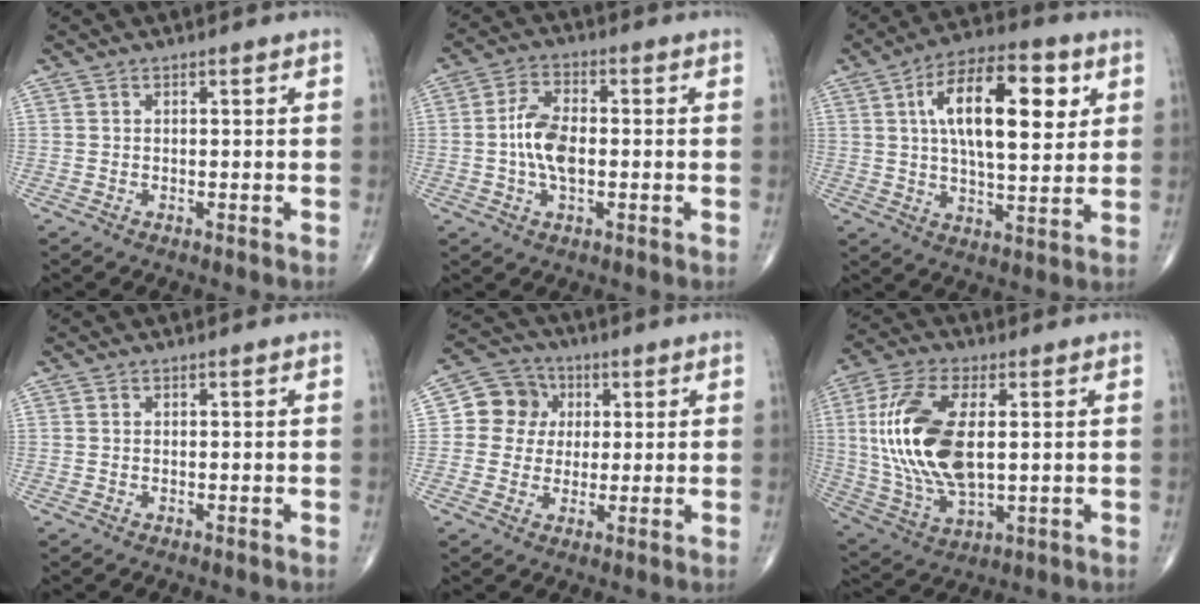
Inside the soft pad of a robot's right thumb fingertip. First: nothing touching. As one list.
[{"total": 7.9, "force": [-0.7, 4.1, 6.7], "torque": [-0.130, 0.010, -0.018]}, {"total": 18.1, "force": [5.2, 7.7, 15.5], "torque": [-0.227, -0.003, 0.078]}, {"total": 0.0}, {"total": 8.4, "force": [1.4, 7.7, 2.9], "torque": [-0.014, 0.007, 0.014]}, {"total": 18.6, "force": [2.0, 8.9, 16.2], "torque": [-0.343, -0.008, 0.043]}]